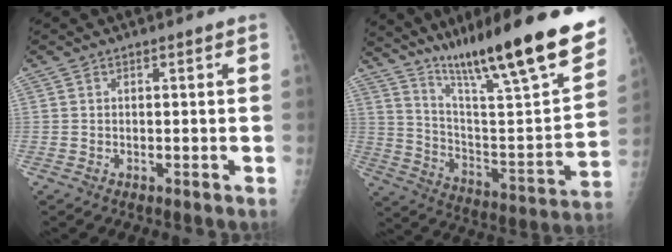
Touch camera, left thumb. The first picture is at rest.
{"total": 28.5, "force": [20.7, 3.6, 19.2], "torque": [-0.275, -0.094, 0.320]}